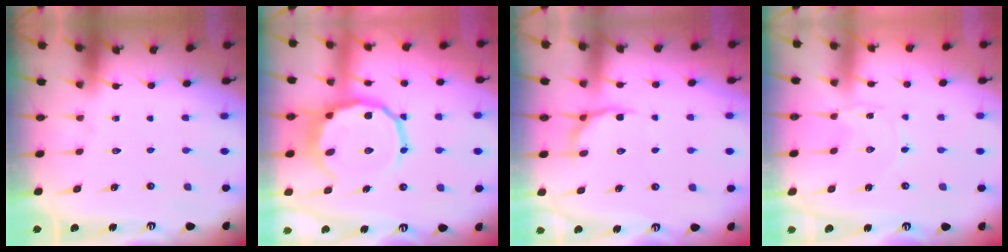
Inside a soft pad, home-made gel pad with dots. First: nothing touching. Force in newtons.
{"total": 12.8, "press": 12.4, "slide": 3.1}
{"total": 6.8, "press": 6.3, "slide": 2.5}
{"total": 0.6, "press": 0.6, "slide": 0.1}